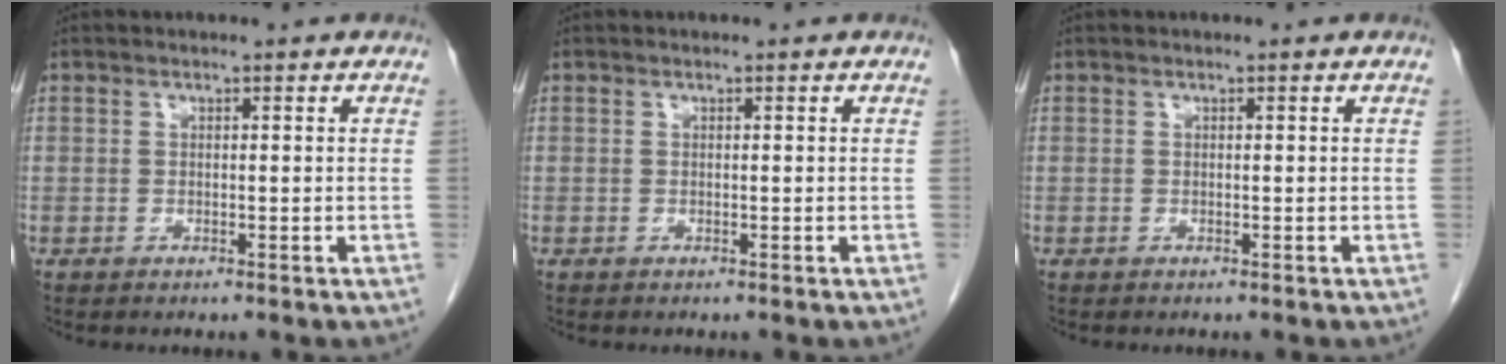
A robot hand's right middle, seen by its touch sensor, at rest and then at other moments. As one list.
[{"total": 0.0}, {"total": 0.0}]